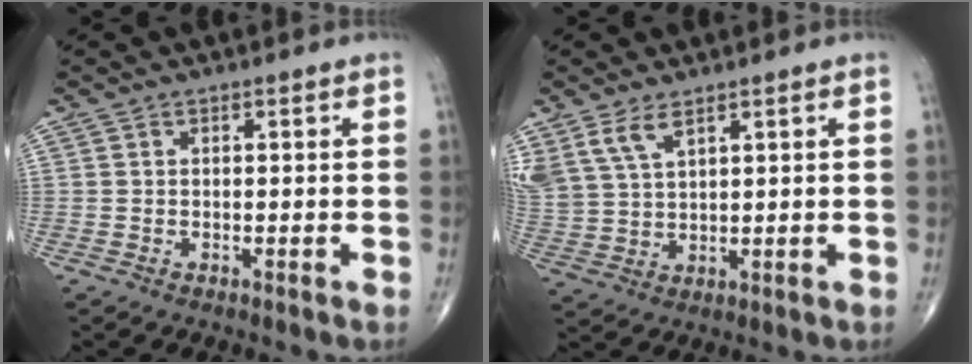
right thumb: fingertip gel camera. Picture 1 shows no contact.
{"total": 7.6, "force": [4.8, 3.4, 4.9], "torque": [-0.108, -0.010, 0.108]}